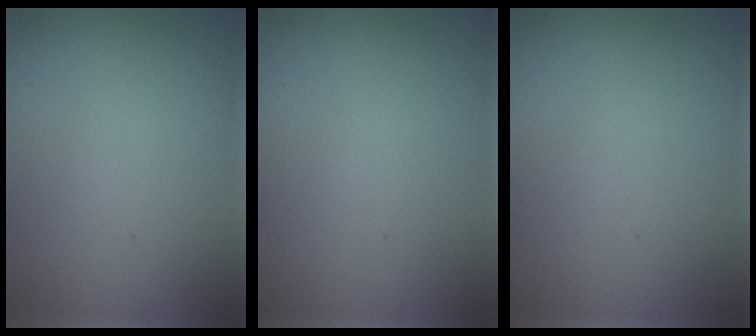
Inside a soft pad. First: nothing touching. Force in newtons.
{"total": 0.0}
{"total": 0.0}